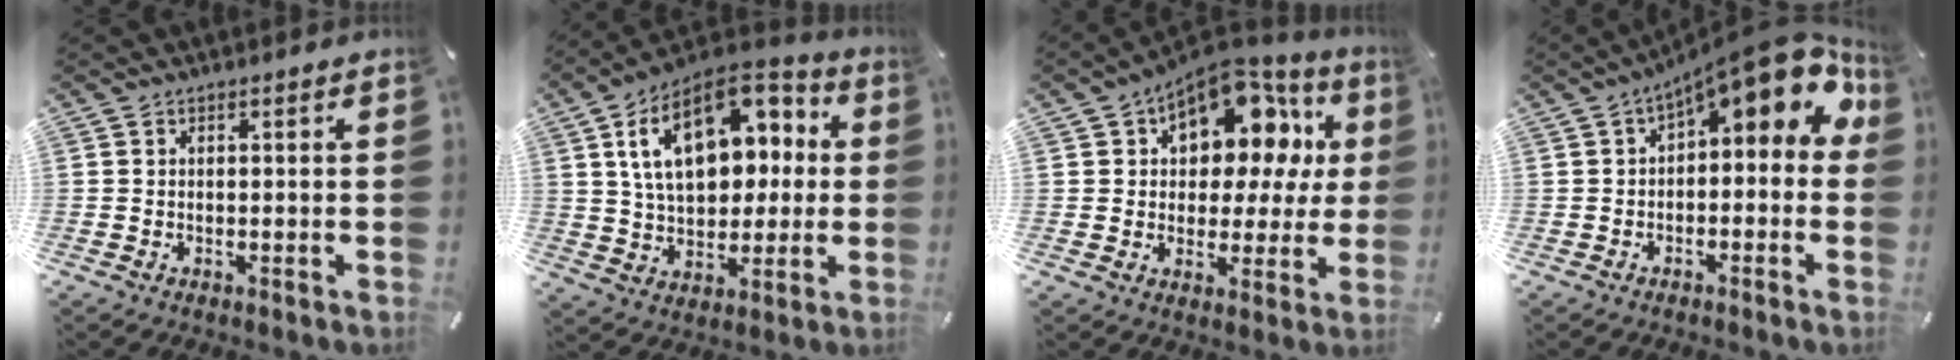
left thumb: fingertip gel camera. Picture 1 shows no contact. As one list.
[{"total": 20.3, "force": [6.4, 13.5, 13.8], "torque": [-0.248, -0.018, 0.113]}, {"total": 15.0, "force": [7.6, 9.2, 9.1], "torque": [-0.131, -0.057, 0.128]}, {"total": 12.4, "force": [5.5, 5.2, 9.8], "torque": [-0.133, -0.047, 0.094]}]